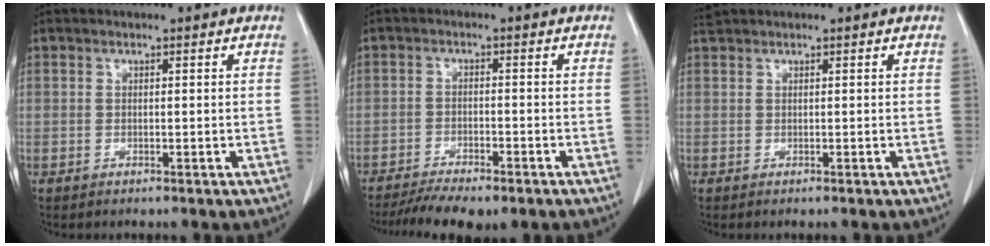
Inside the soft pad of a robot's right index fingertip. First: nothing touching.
{"total": 9.2, "force": [-7.3, 2.2, 5.2], "torque": [-0.080, -0.007, -0.109]}
{"total": 0.8, "force": [0.8, -0.1, 0.2], "torque": [-0.011, 0.017, 0.022]}